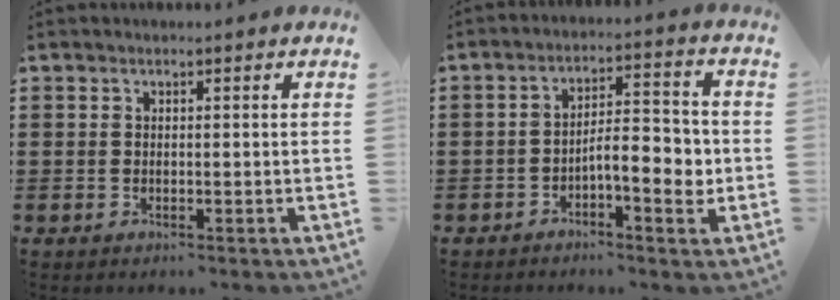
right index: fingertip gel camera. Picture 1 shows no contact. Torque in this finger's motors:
{"motor_torque": [0.32, -0.09, 0.30, 0.06]}